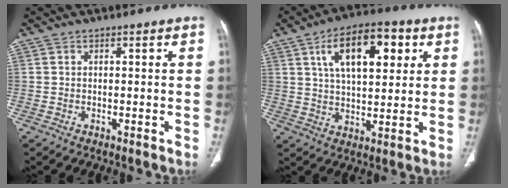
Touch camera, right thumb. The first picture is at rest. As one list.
[{"total": 15.1, "force": [5.7, 7.3, 11.9], "torque": [-0.164, -0.005, 0.092]}]